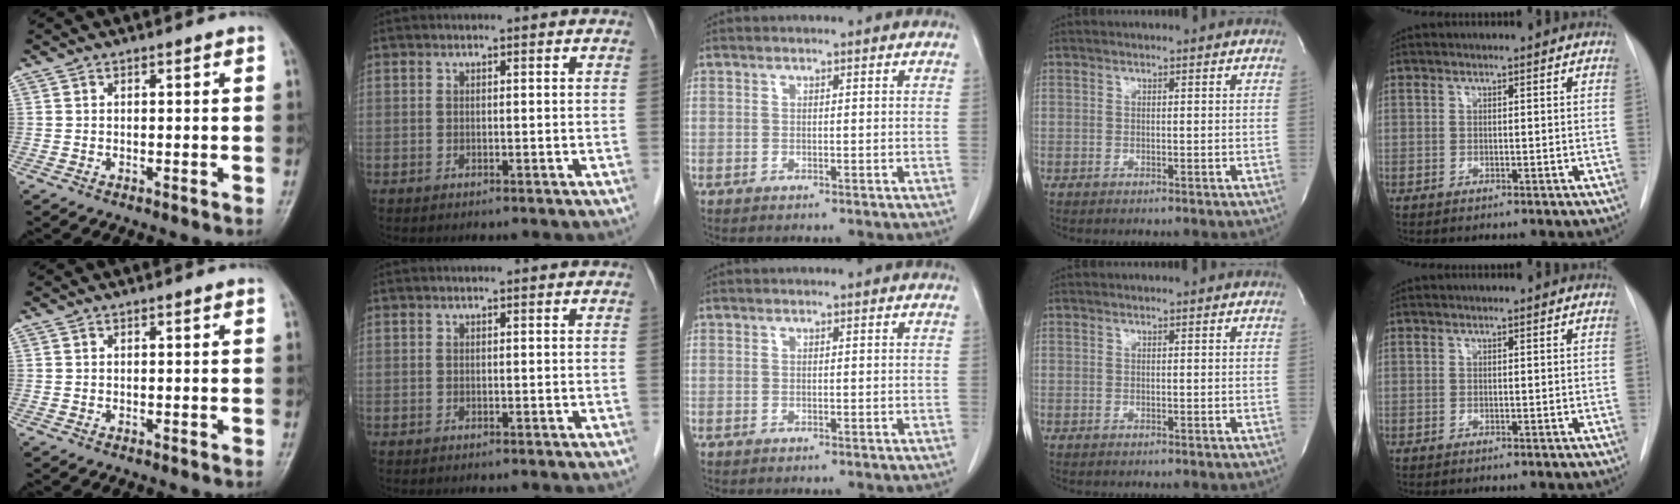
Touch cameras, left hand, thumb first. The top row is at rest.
{}